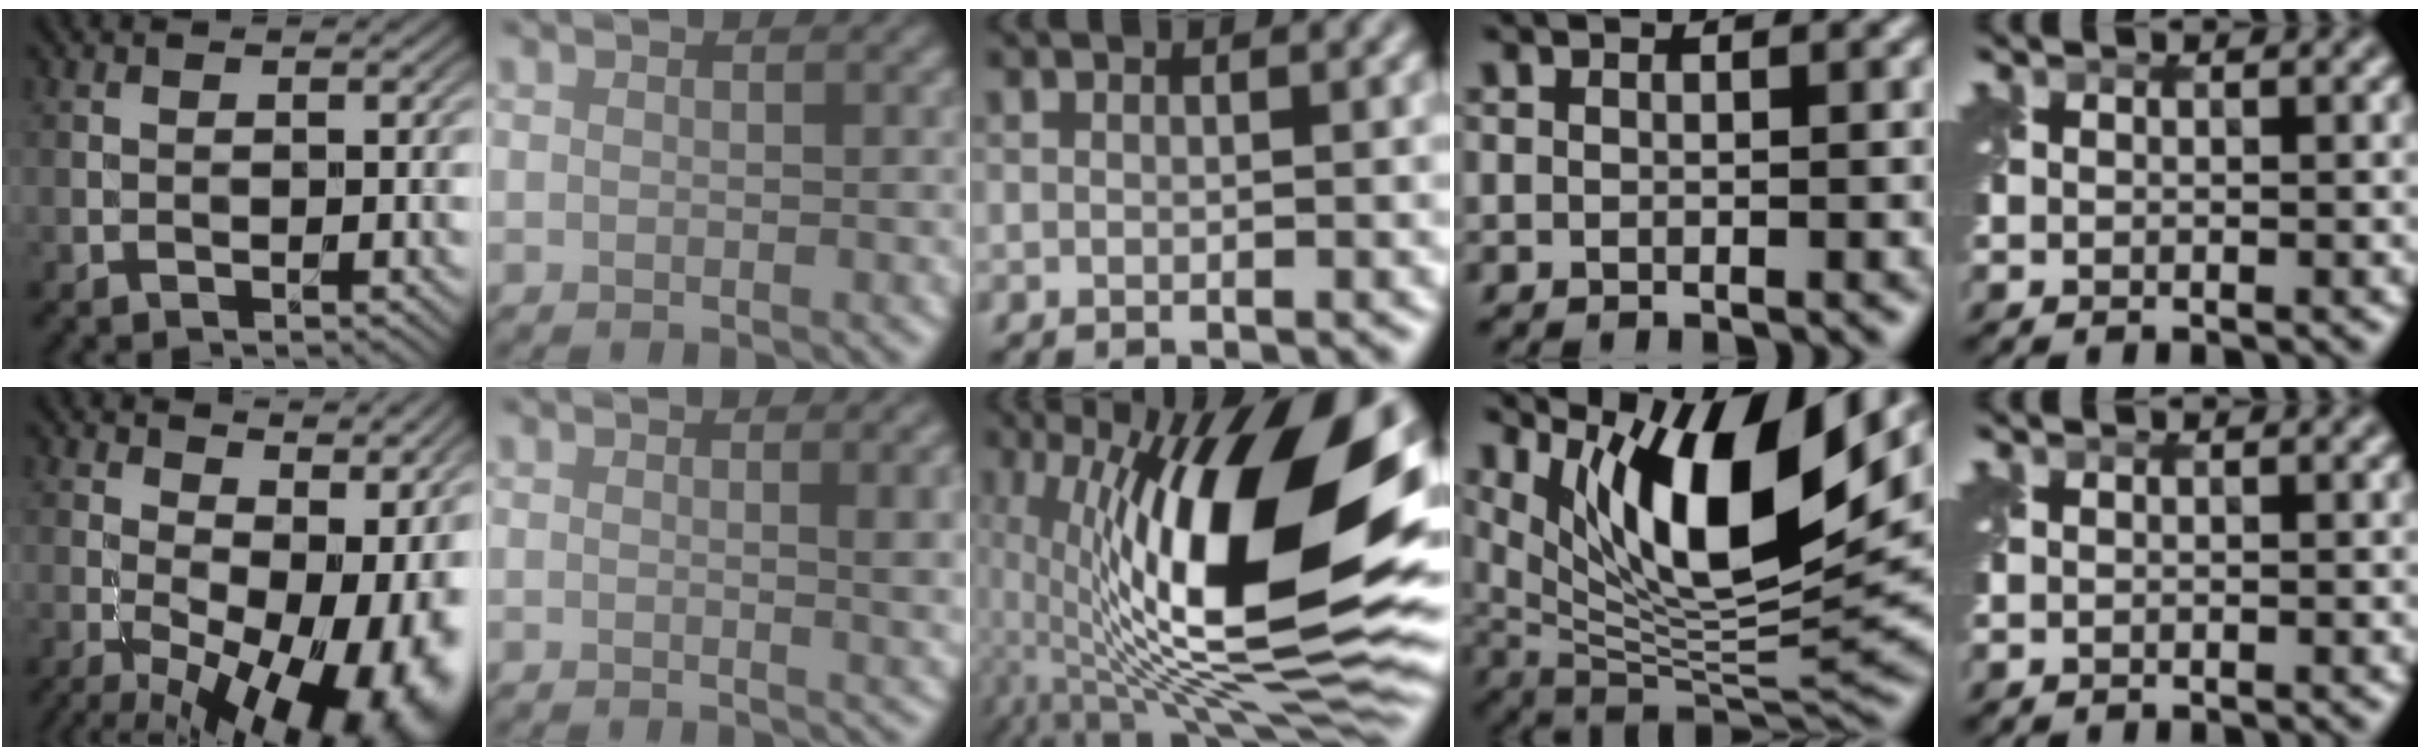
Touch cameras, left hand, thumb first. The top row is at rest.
{"thumb": {"total": 18.1, "force": [-0.8, 9.3, 15.5], "torque": [-0.173, -0.009, 0.027]}, "index": {"total": 4.5, "force": [0.6, 1.4, 4.2], "torque": [-0.038, 0.005, 0.007]}, "middle": {"total": 18.0, "force": [1.7, 6.1, 16.8], "torque": [-0.273, 0.007, 0.018]}, "ring": {"total": 12.2, "force": [5.5, 3.4, 10.3], "torque": [-0.167, -0.015, 0.108]}}